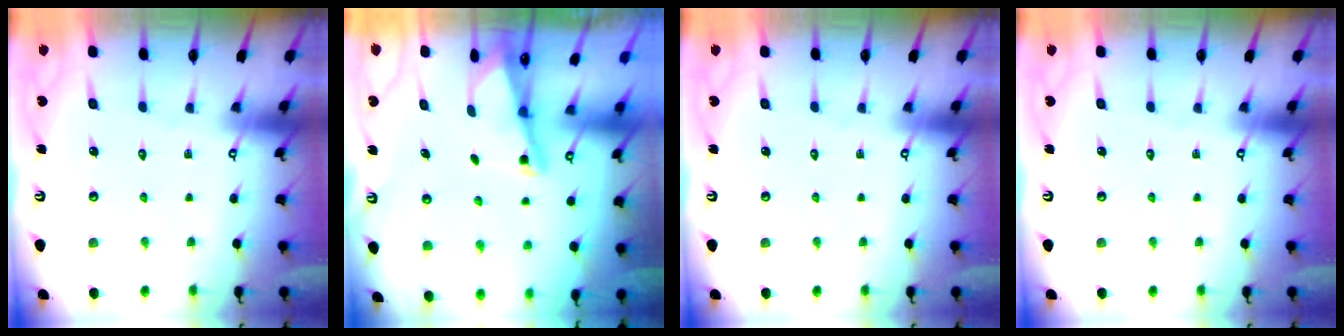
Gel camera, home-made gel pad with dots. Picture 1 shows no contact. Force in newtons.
{"total": 2.0, "press": 2.0, "slide": 0.2}
{"total": 0.0}
{"total": 0.0}